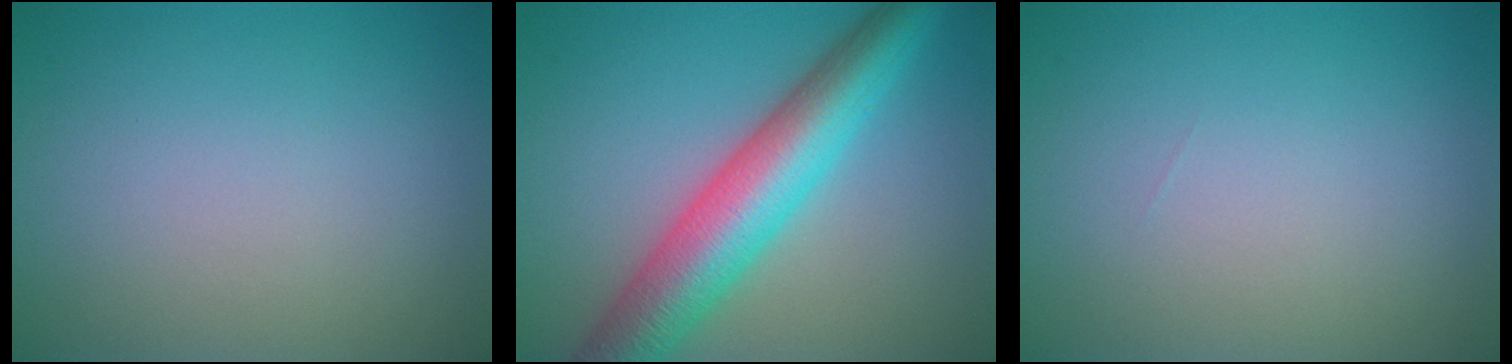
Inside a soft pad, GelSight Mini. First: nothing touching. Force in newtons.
{"total": 8.7, "press": 8.7, "slide": 0.3}
{"total": 0.0}